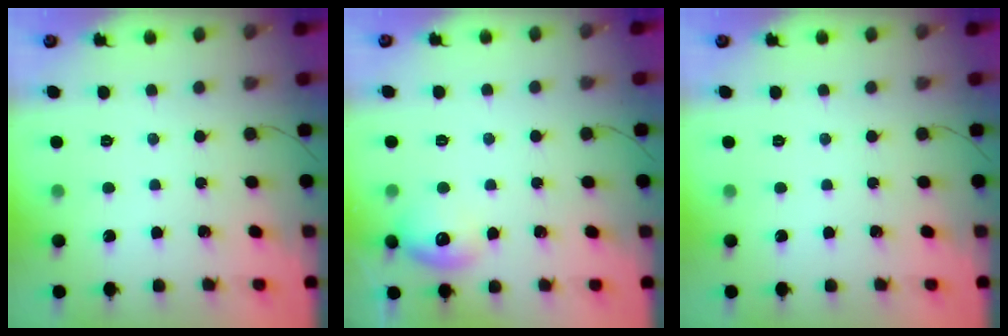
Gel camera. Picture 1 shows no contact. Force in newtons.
{"total": 10.3, "press": 10.2, "slide": 1.3}
{"total": 0.0}